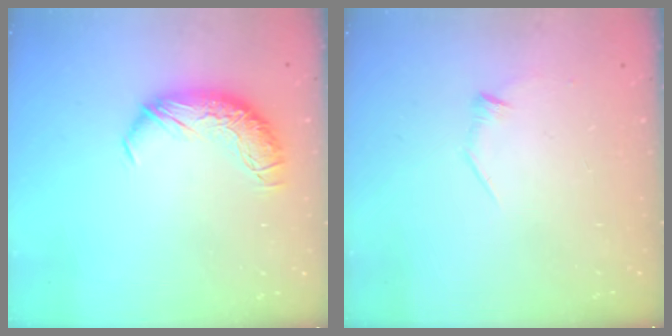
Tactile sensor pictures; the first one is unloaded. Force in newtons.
{"total": 7.4, "press": 7.4, "slide": 0.8}